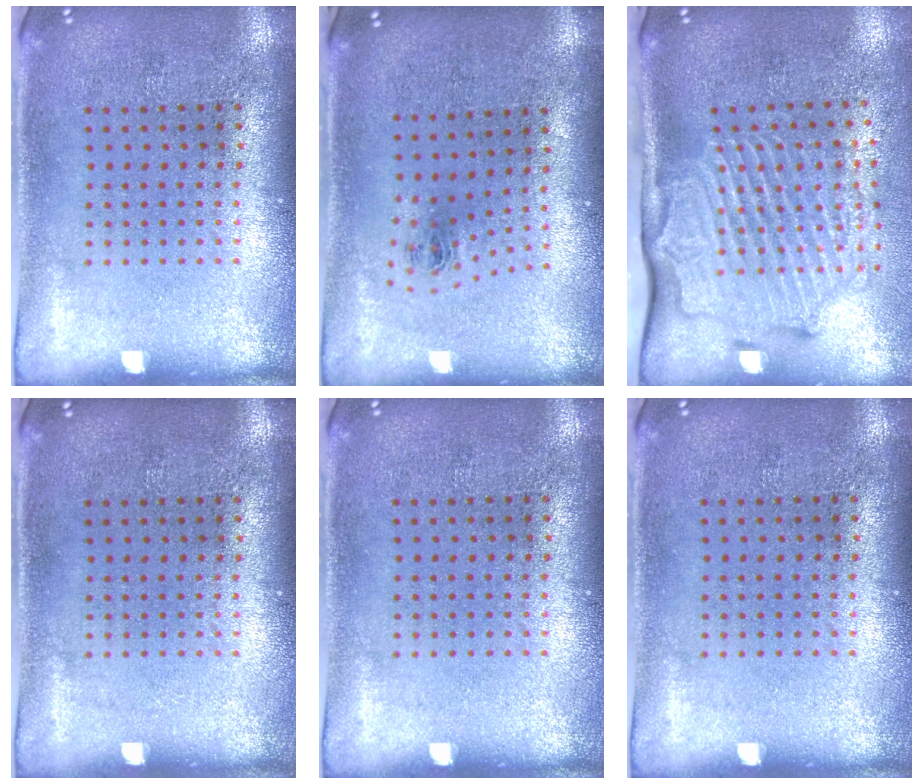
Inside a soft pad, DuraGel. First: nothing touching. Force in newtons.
{"total": 0.9, "press": 0.4, "slide": 0.9}
{"total": 2.8, "press": 2.2, "slide": 1.8}
{"total": 0.0}
{"total": 0.0}
{"total": 0.0}